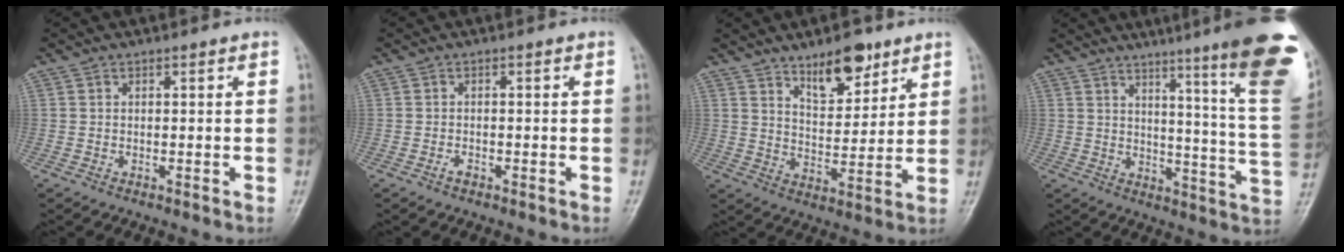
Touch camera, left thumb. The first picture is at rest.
{"total": 1.3, "force": [-0.9, 0.6, 0.7], "torque": [-0.015, 0.007, -0.017]}
{"total": 9.6, "force": [6.5, 4.1, 5.8], "torque": [-0.064, -0.046, 0.108]}
{"total": 22.7, "force": [13.9, 1.1, 17.9], "torque": [-0.207, -0.089, 0.172]}